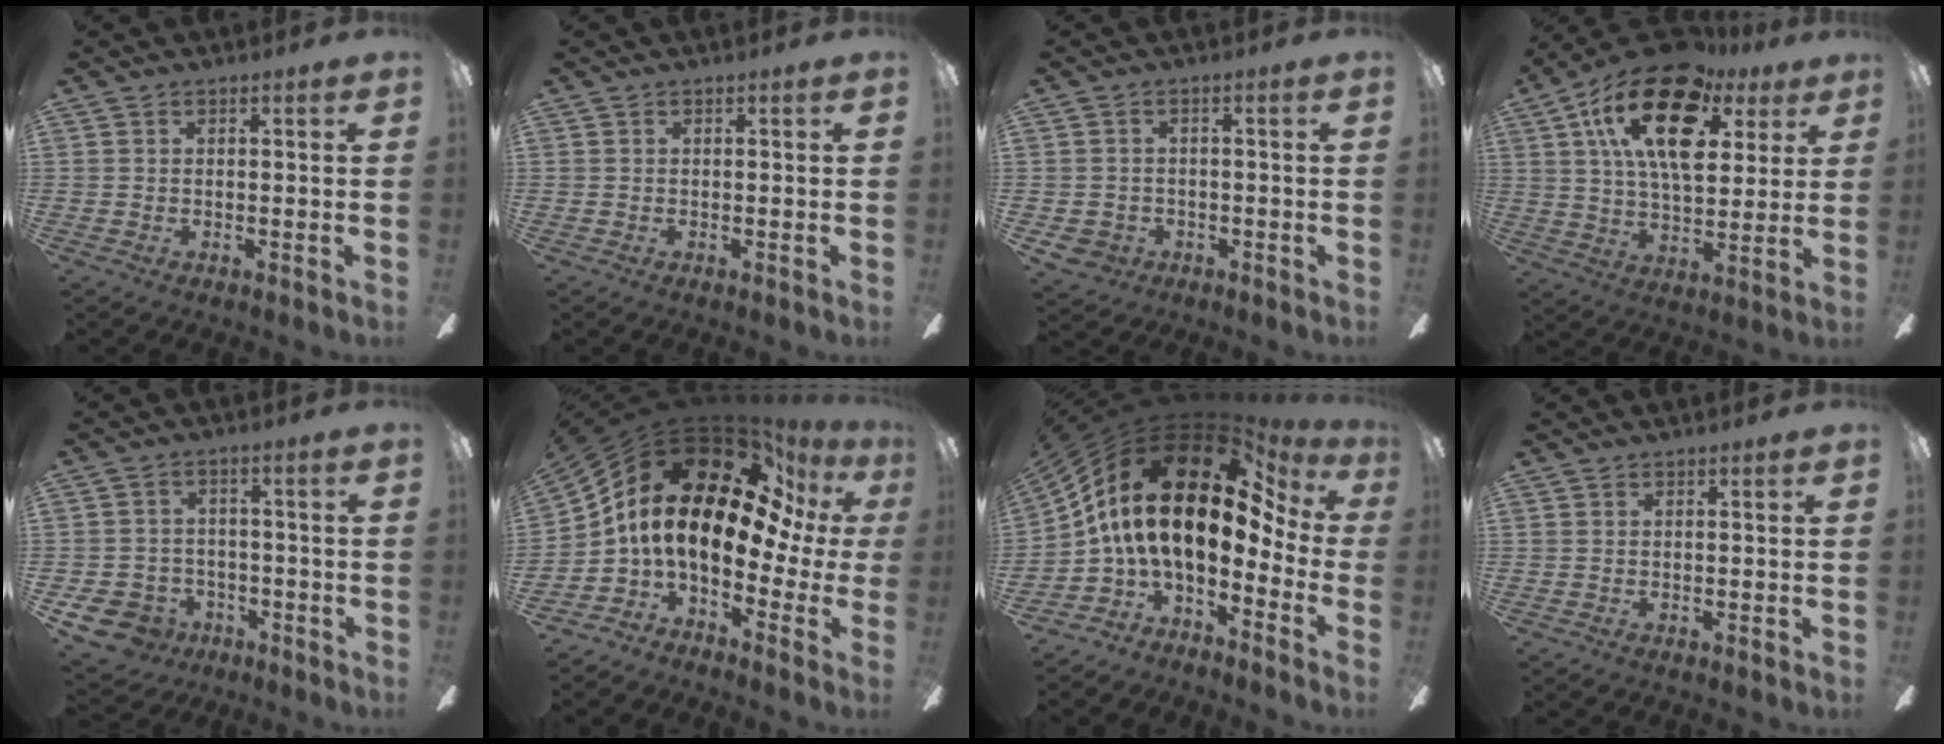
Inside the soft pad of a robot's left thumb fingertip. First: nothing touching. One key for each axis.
{"total": 0.0}
{"total": 4.1, "fx": -1.8, "fy": 3.5, "fz": 1.2, "tx": -0.043, "ty": 0.009, "tz": -0.036}
{"total": 22.0, "fx": 10.4, "fy": 11.3, "fz": 15.8, "tx": -0.282, "ty": -0.029, "tz": 0.176}
{"total": 9.1, "fx": -5.0, "fy": 7.0, "fz": 2.9, "tx": -0.088, "ty": 0.033, "tz": -0.091}
{"total": 22.0, "fx": 6.7, "fy": 11.0, "fz": 17.9, "tx": -0.358, "ty": -0.057, "tz": 0.109}
{"total": 21.3, "fx": 6.9, "fy": 9.9, "fz": 17.6, "tx": -0.370, "ty": -0.057, "tz": 0.111}
{"total": 0.0}